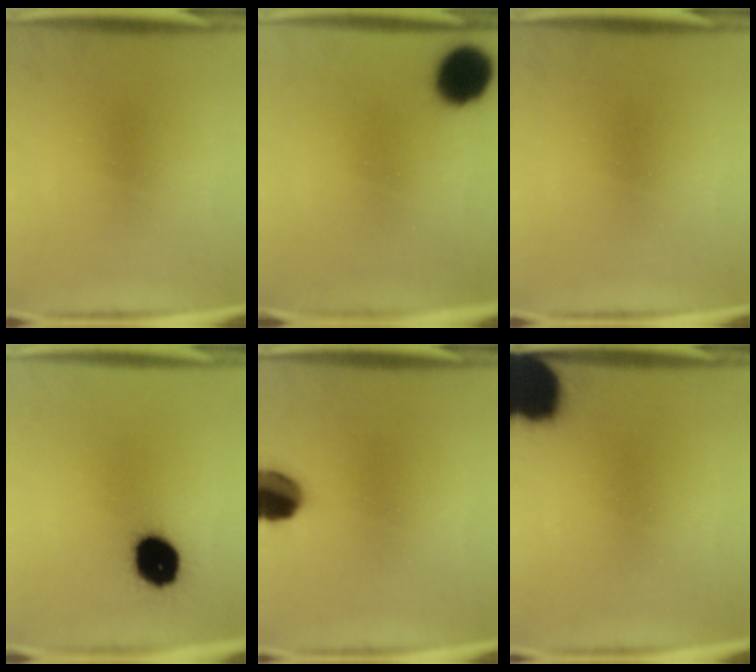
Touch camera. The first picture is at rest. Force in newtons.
{"total": 12.7}
{"total": 0.0}
{"total": 16.3}
{"total": 9.2}
{"total": 18.4}